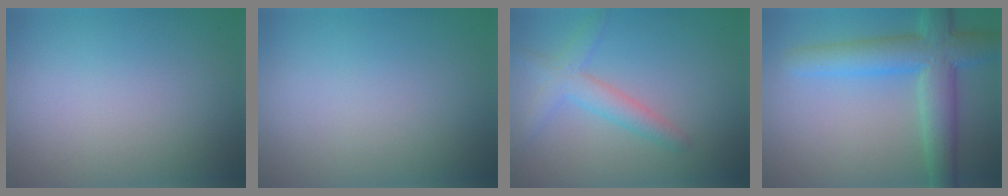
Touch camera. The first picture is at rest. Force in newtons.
{"total": 0.0}
{"total": 2.9, "press": 2.9, "slide": 0.1}
{"total": 6.8, "press": 6.8, "slide": 0.2}